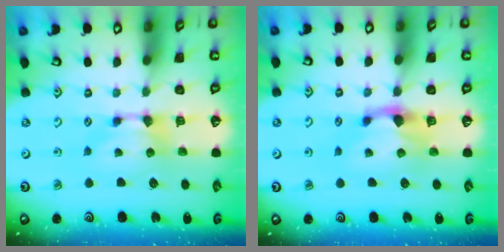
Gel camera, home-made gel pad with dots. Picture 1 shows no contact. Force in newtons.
{"total": 2.0, "press": 1.8, "slide": 1.0}